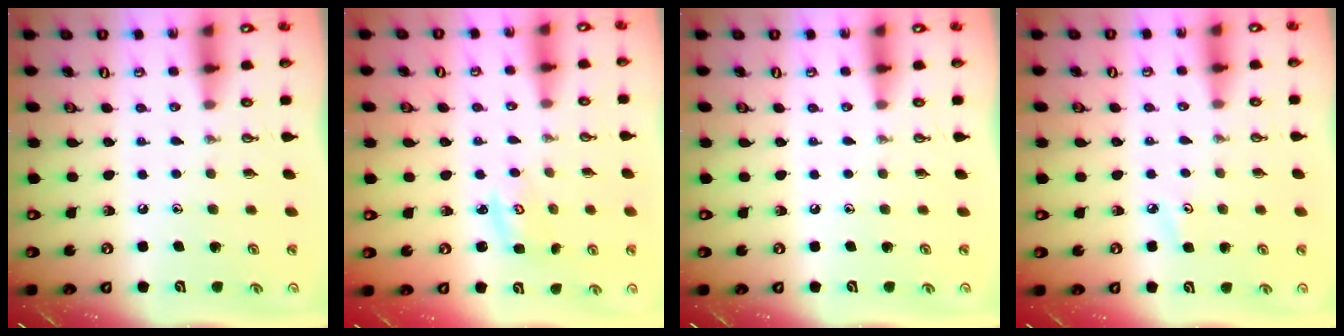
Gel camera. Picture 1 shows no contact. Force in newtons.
{"total": 2.9, "press": 2.9, "slide": 0.3}
{"total": 0.0}
{"total": 3.2, "press": 3.2, "slide": 0.3}